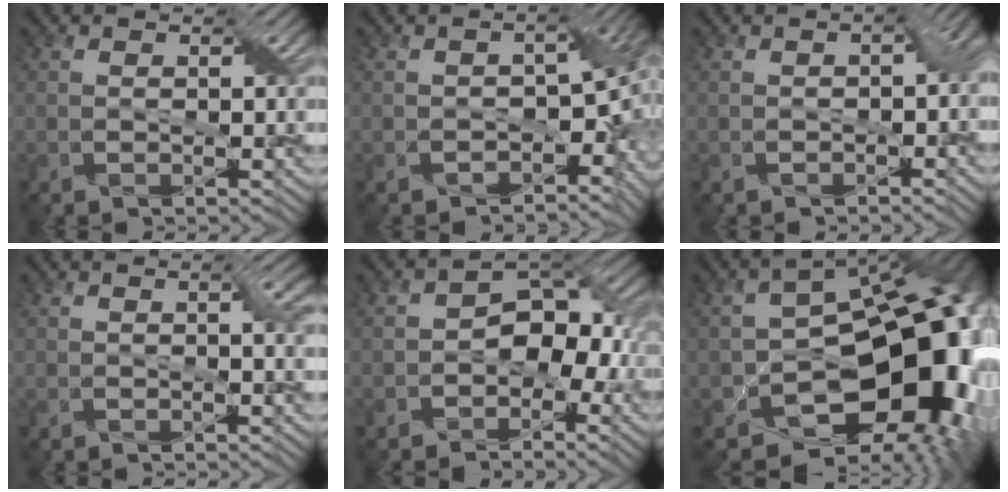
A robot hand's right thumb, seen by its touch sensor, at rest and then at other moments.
{"total": 9.3, "force": [-3.7, 5.3, 6.6], "torque": [-0.064, -0.021, -0.043]}
{"total": 4.8, "force": [-1.3, 3.0, 3.6], "torque": [-0.024, -0.008, -0.016]}
{"total": 1.9, "force": [0.1, 0.5, 1.9], "torque": [-0.025, 0.002, 0.001]}
{"total": 5.9, "force": [-1.6, 3.8, 4.2], "torque": [-0.045, 0.010, -0.040]}
{"total": 17.0, "force": [-5.6, 10.9, 11.8], "torque": [-0.140, -0.049, -0.064]}